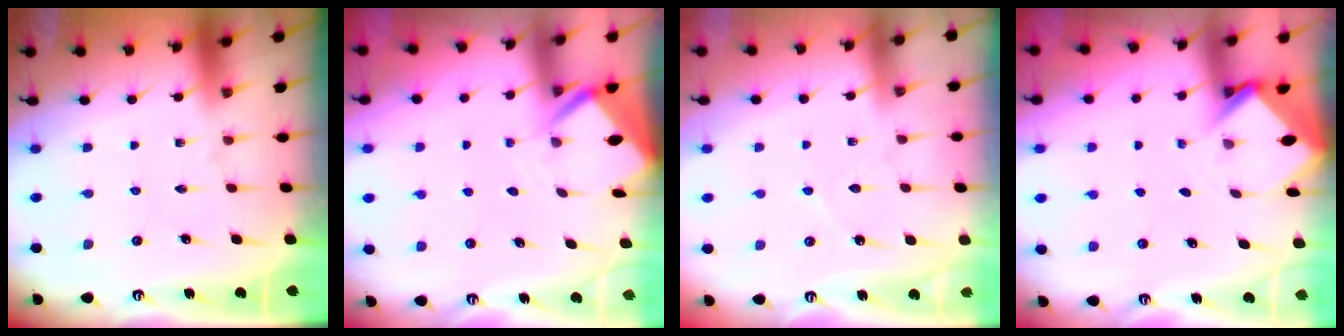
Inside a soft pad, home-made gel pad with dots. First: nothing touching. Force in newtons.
{"total": 3.4, "press": 3.4, "slide": 0.3}
{"total": 2.7, "press": 2.7, "slide": 0.3}
{"total": 2.9, "press": 2.9, "slide": 0.2}